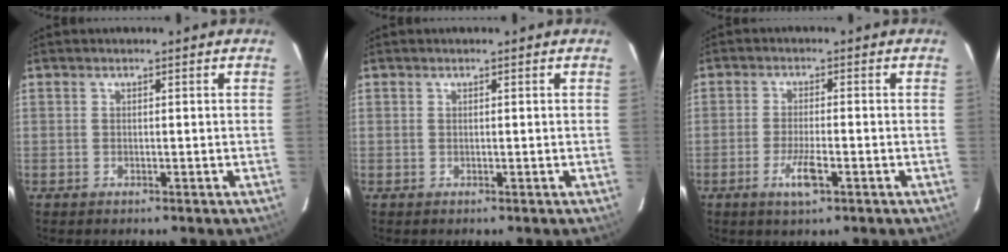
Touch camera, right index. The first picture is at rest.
{"total": 0.0}
{"total": 4.4, "force": [-2.1, 0.6, 3.8], "torque": [-0.075, -0.006, -0.038]}